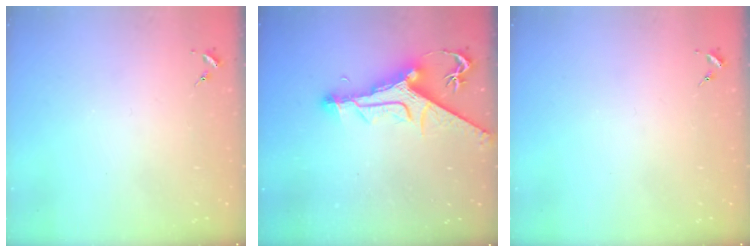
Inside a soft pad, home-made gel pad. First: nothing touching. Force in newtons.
{"total": 13.6, "press": 13.5, "slide": 1.7}
{"total": 0.0}